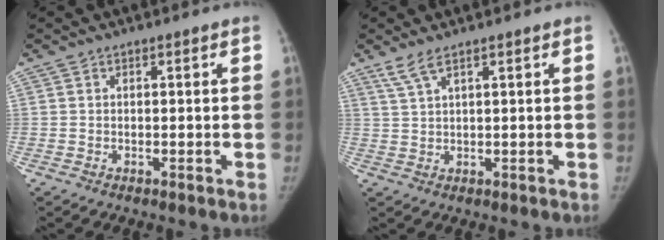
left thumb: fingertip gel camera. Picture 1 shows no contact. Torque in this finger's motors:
{"motor_torque": [0.62, -0.12, 0.12, -0.56, 0.16]}